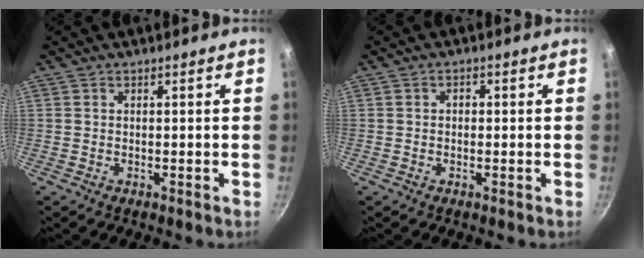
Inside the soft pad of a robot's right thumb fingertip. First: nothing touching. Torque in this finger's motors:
{"motor_torque": [-0.39, 0.18, -0.17, 0.02, 0.06]}